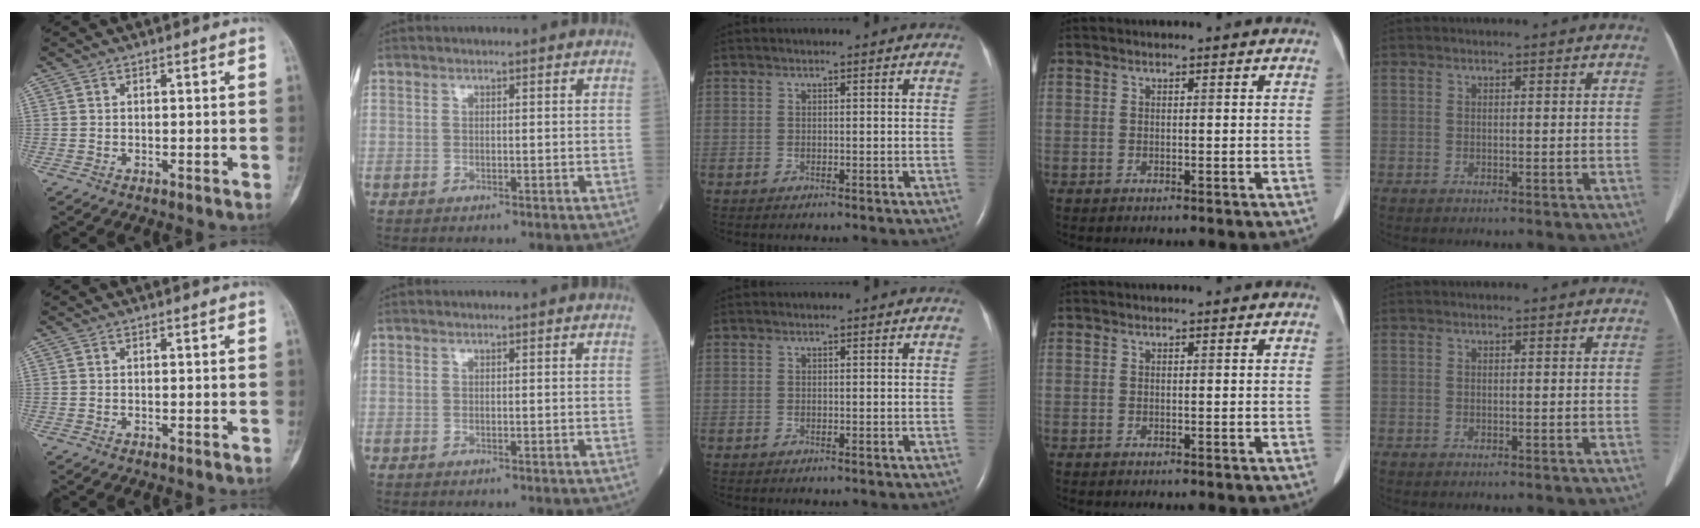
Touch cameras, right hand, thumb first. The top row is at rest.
{}